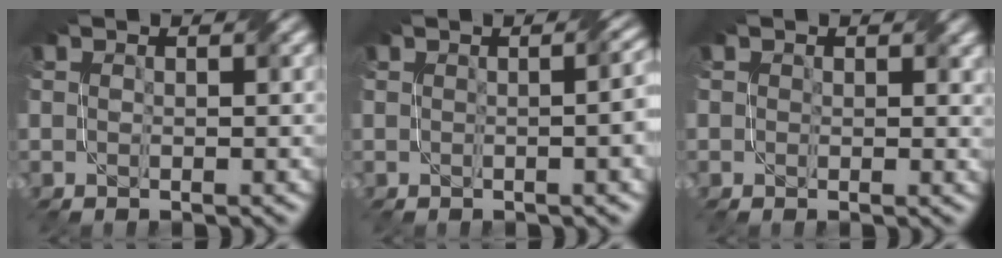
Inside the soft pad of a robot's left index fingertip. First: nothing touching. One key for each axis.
{"total": 4.8, "fx": 0.2, "fy": 2.0, "fz": 4.4, "tx": -0.021, "ty": 0.015, "tz": 0.005}
{"total": 1.5, "fx": 0.8, "fy": 1.0, "fz": 0.7, "tx": -0.006, "ty": -0.002, "tz": 0.011}